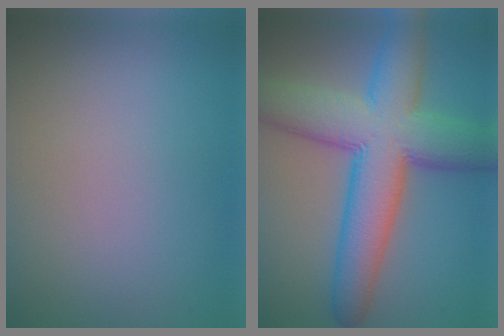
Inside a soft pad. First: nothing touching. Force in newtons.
{"total": 11.5, "press": 11.5, "slide": 0.3}